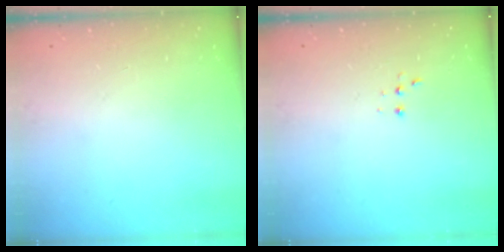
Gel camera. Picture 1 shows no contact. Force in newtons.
{"total": 2.7, "press": 2.7, "slide": 0.5}